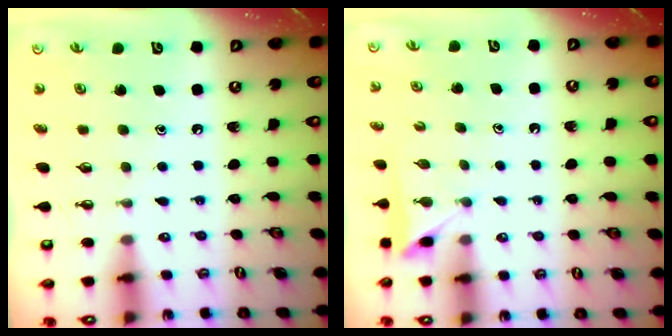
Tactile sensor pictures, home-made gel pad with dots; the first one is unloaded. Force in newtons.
{"total": 3.7, "press": 3.7, "slide": 0.4}